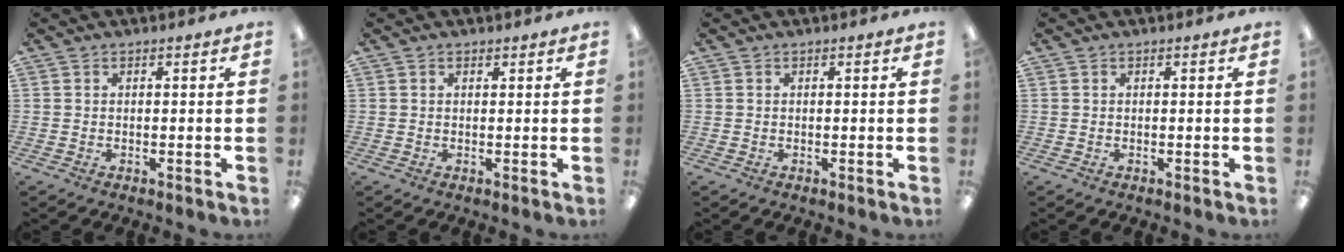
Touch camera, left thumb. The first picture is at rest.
{"total": 0.6, "force": [0.5, 0.4, 0.1], "torque": [-0.002, 0.003, 0.008]}
{"total": 0.0}
{"total": 0.0}